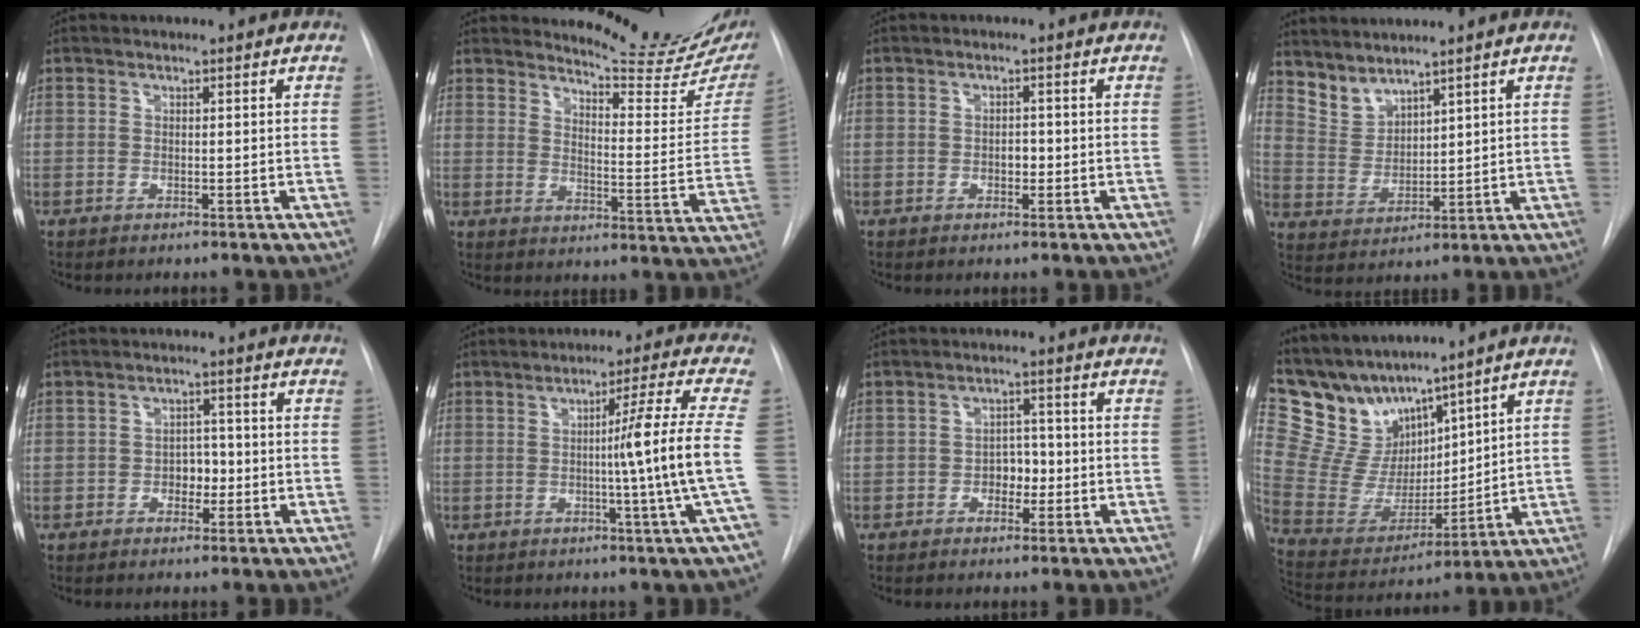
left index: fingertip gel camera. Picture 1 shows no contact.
{"total": 15.3, "force": [14.5, 0.6, 4.8], "torque": [-0.067, -0.098, 0.175]}
{"total": 1.4, "force": [-0.3, 1.0, 1.0], "torque": [-0.012, 0.003, -0.002]}
{"total": 5.2, "force": [5.1, 1.0, 0.6], "torque": [-0.028, 0.006, 0.118]}
{"total": 2.9, "force": [-0.8, 2.1, 1.9], "torque": [-0.018, 0.007, -0.010]}
{"total": 10.1, "force": [-1.0, -3.2, 9.5], "torque": [-0.130, -0.012, -0.013]}
{"total": 3.2, "force": [-0.9, 2.2, 2.0], "torque": [-0.021, 0.008, -0.014]}
{"total": 12.4, "force": [11.0, 4.8, 3.4], "torque": [-0.087, 0.021, 0.231]}